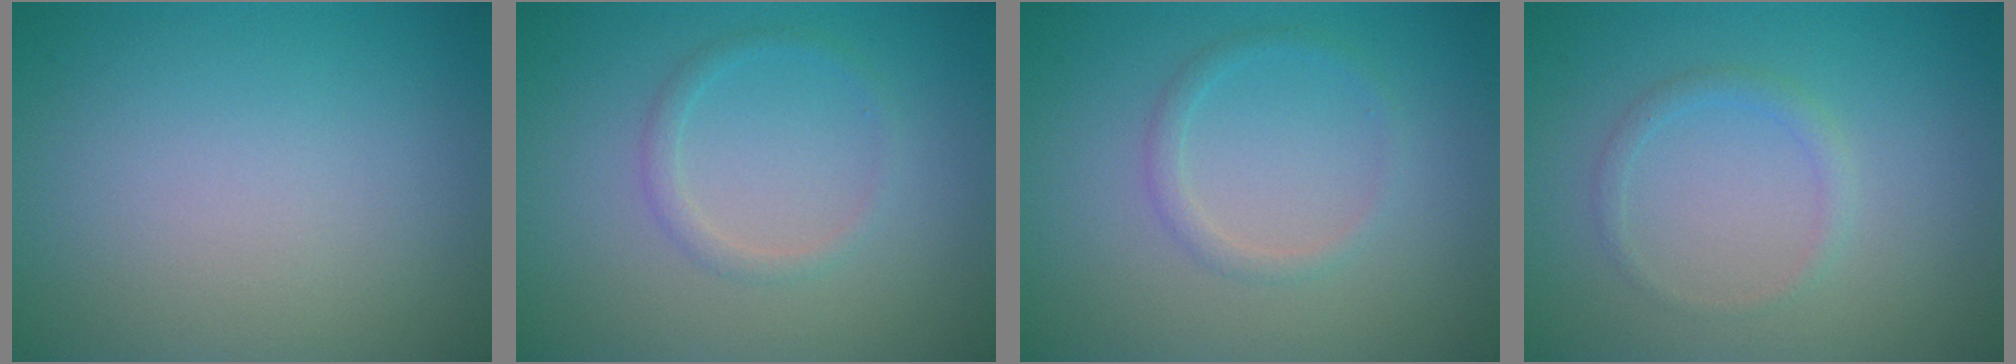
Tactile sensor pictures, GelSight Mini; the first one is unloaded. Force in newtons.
{"total": 1.3, "press": 1.3, "slide": 0.1}
{"total": 1.3, "press": 1.3, "slide": 0.1}
{"total": 1.2, "press": 1.2, "slide": 0.0}